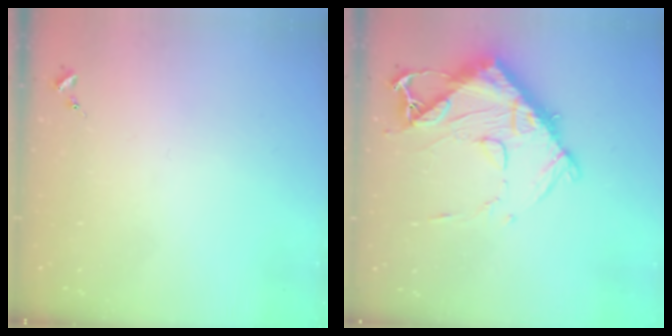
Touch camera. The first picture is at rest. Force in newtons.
{"total": 15.6, "press": 15.6, "slide": 1.1}